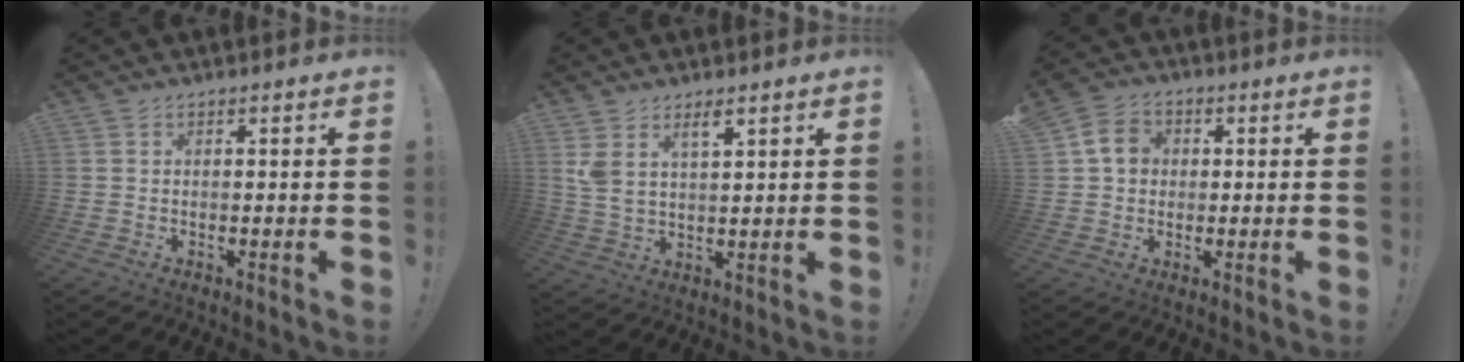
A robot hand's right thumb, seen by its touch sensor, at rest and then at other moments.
{"total": 5.9, "force": [3.9, 2.6, 3.7], "torque": [-0.071, -0.017, 0.071]}
{"total": 7.7, "force": [1.6, 6.5, 3.8], "torque": [-0.052, 0.008, 0.033]}